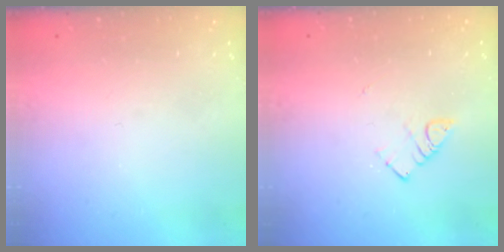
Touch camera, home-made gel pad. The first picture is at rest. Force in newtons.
{"total": 3.2, "press": 3.2, "slide": 0.2}